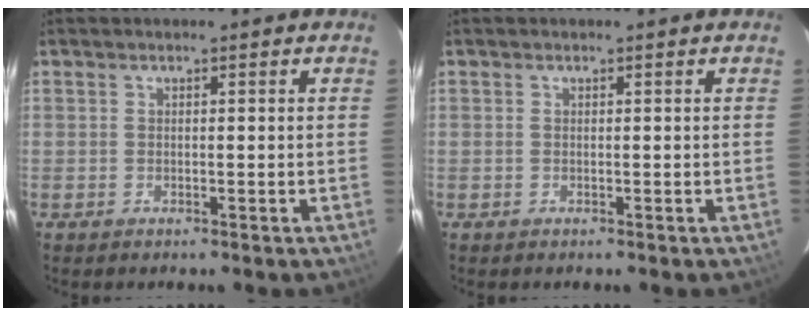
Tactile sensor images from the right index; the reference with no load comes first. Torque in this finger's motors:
{"motor_torque": [-0.03, -0.01, 0.03, 0.00]}